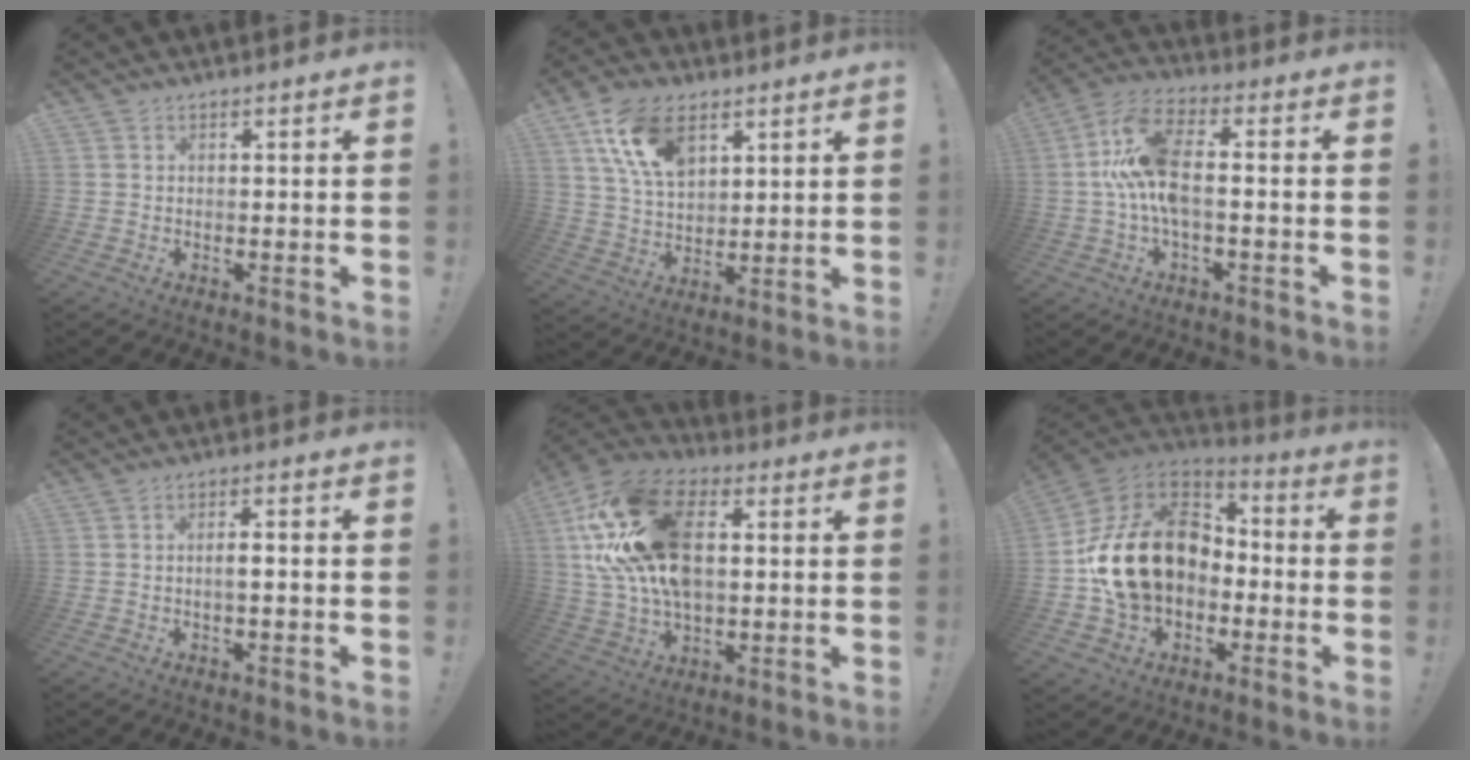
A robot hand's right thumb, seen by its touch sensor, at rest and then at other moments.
{"total": 15.3, "force": [7.8, 9.4, 9.3], "torque": [-0.159, -0.025, 0.146]}
{"total": 14.1, "force": [0.0, 6.2, 12.6], "torque": [-0.252, 0.003, -0.001]}
{"total": 2.8, "force": [-0.6, 0.5, 2.7], "torque": [-0.039, 0.003, -0.015]}
{"total": 25.6, "force": [5.0, 16.3, 19.0], "torque": [-0.346, -0.001, 0.095]}
{"total": 22.5, "force": [0.6, 16.4, 15.4], "torque": [-0.267, 0.021, 0.026]}